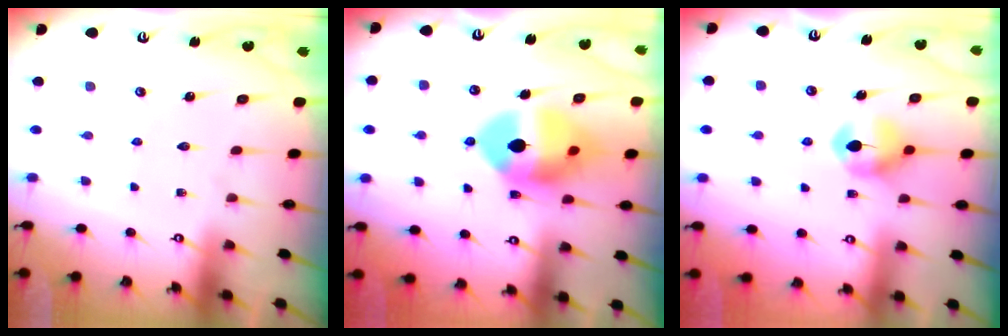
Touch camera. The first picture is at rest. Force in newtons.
{"total": 13.2, "press": 13.1, "slide": 1.8}
{"total": 7.5, "press": 7.5, "slide": 0.4}